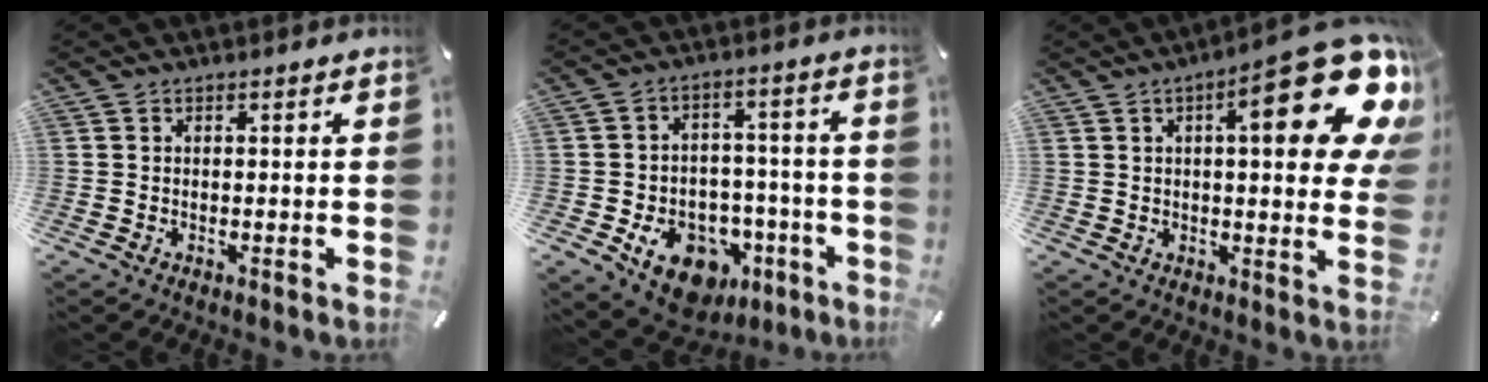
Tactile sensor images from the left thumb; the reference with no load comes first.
{"total": 12.7, "force": [-6.0, 9.3, 6.2], "torque": [-0.084, 0.042, -0.093]}
{"total": 22.2, "force": [9.4, 6.5, 19.0], "torque": [-0.253, -0.057, 0.136]}